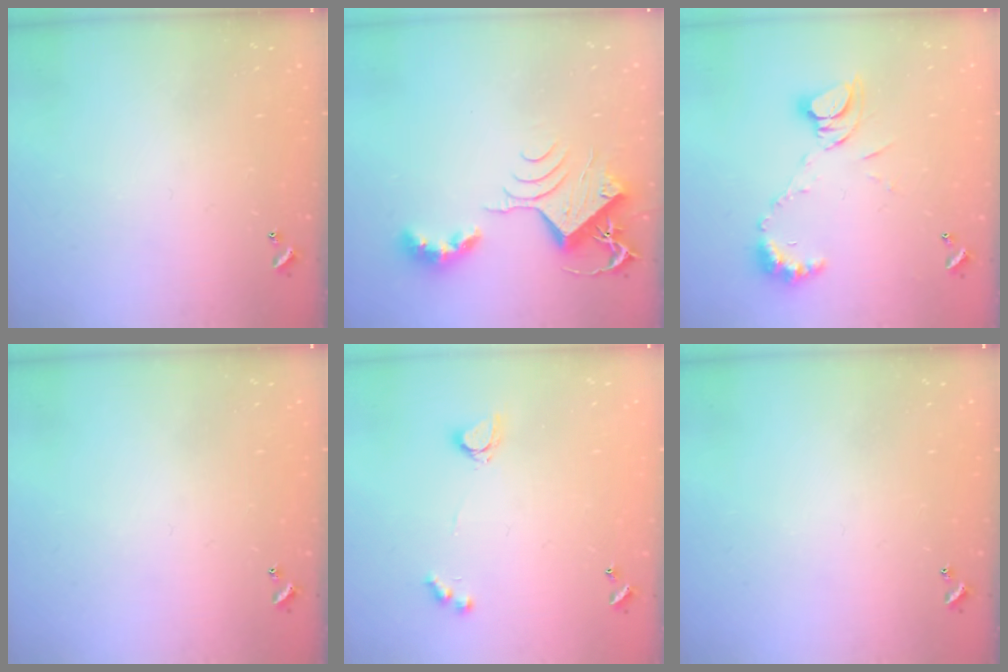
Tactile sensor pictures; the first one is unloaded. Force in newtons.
{"total": 9.4, "press": 9.4, "slide": 1.1}
{"total": 10.0, "press": 10.0, "slide": 0.9}
{"total": 0.0}
{"total": 4.0, "press": 4.0, "slide": 0.3}
{"total": 0.0}